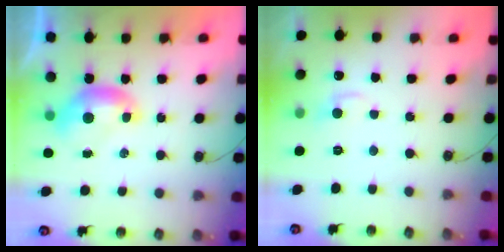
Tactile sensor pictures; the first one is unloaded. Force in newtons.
{"total": 0.8, "press": 0.1, "slide": 0.8}